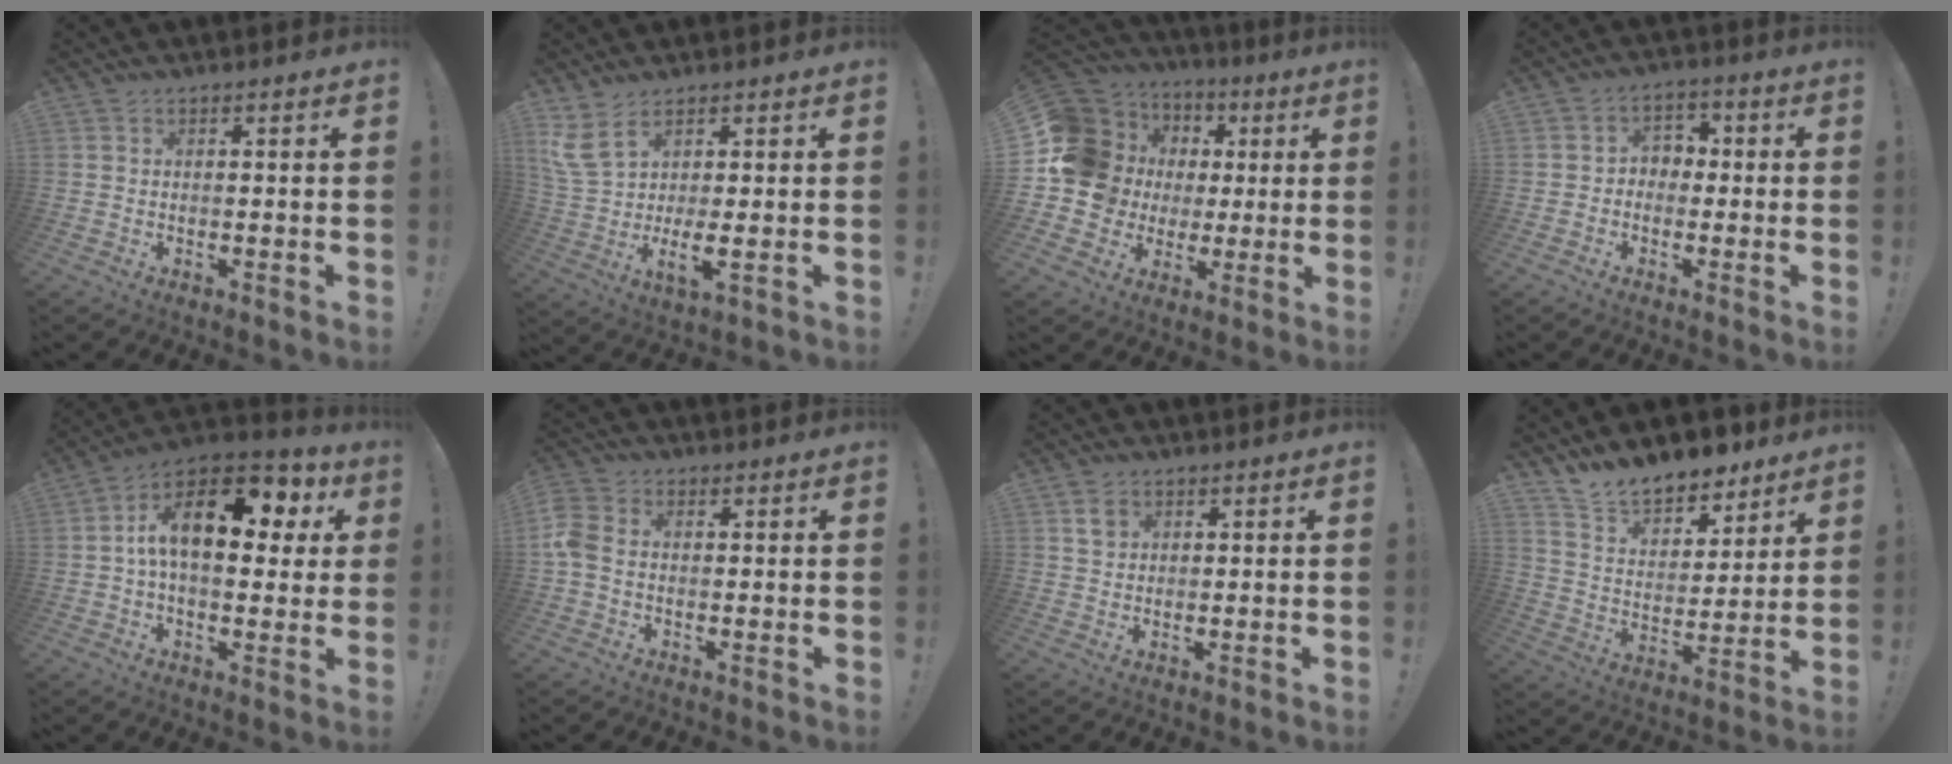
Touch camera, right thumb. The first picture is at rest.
{"total": 7.7, "force": [2.8, 2.3, 6.9], "torque": [-0.157, -0.030, 0.054]}
{"total": 16.7, "force": [2.3, 15.2, 6.5], "torque": [-0.111, -0.004, 0.080]}
{"total": 4.3, "force": [-1.1, 3.8, 1.7], "torque": [-0.032, 0.016, -0.020]}
{"total": 17.8, "force": [4.1, 9.4, 14.5], "torque": [-0.241, -0.003, 0.063]}
{"total": 5.9, "force": [0.1, 4.1, 4.2], "torque": [-0.105, 0.002, 0.004]}
{"total": 3.0, "force": [1.5, 2.3, 1.1], "torque": [-0.005, -0.004, 0.025]}
{"total": 12.4, "force": [11.2, 4.6, 2.8], "torque": [-0.063, -0.090, 0.209]}